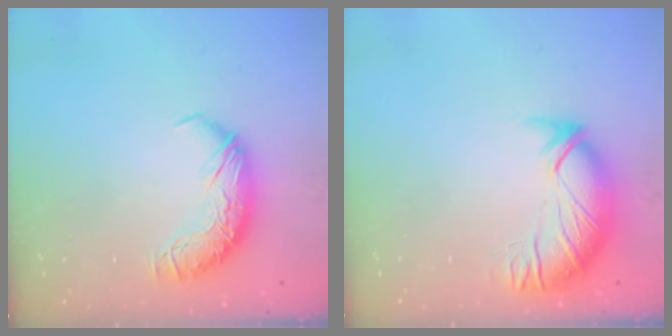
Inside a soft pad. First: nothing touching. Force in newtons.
{"total": 3.0, "press": 1.6, "slide": 2.6}